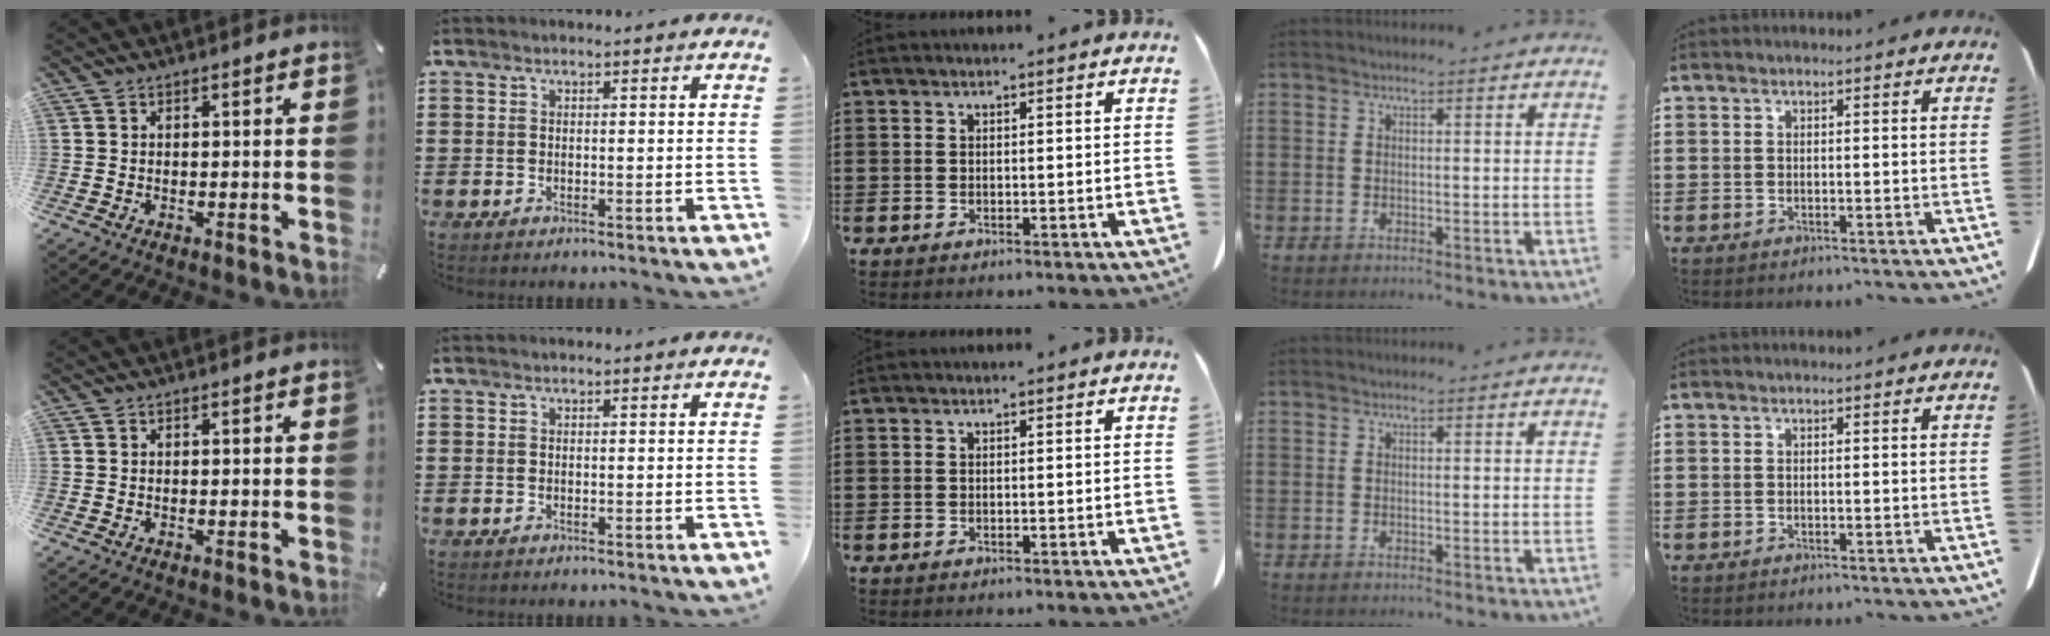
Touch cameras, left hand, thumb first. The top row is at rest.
{}